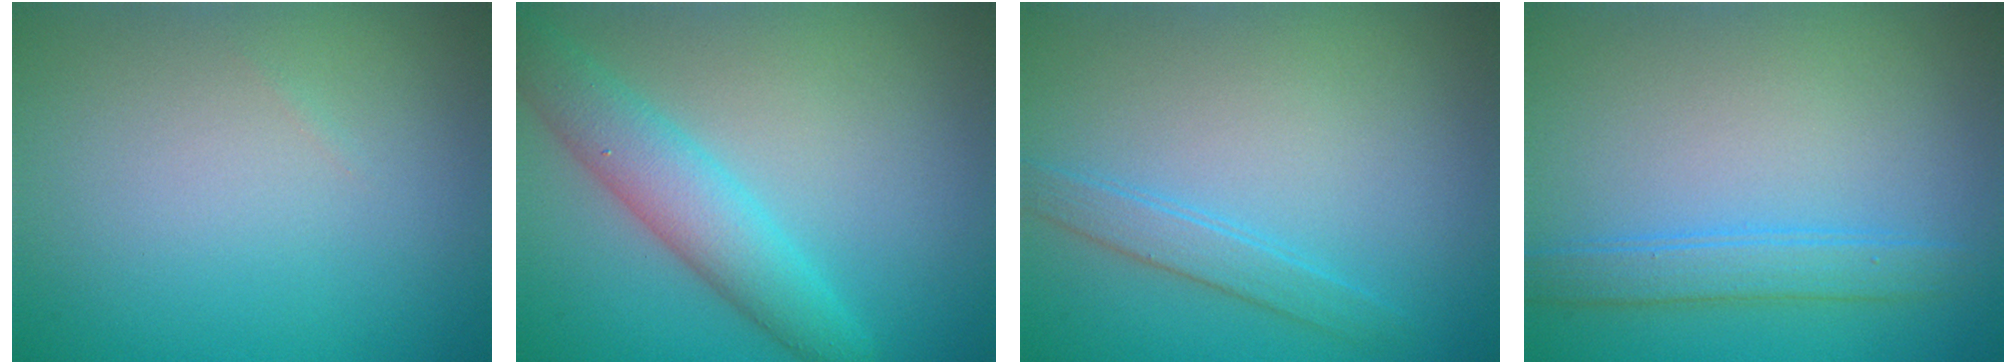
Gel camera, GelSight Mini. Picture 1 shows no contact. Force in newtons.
{"total": 4.8, "press": 4.8, "slide": 0.1}
{"total": 1.9, "press": 1.9, "slide": 0.1}
{"total": 2.0, "press": 2.0, "slide": 0.1}